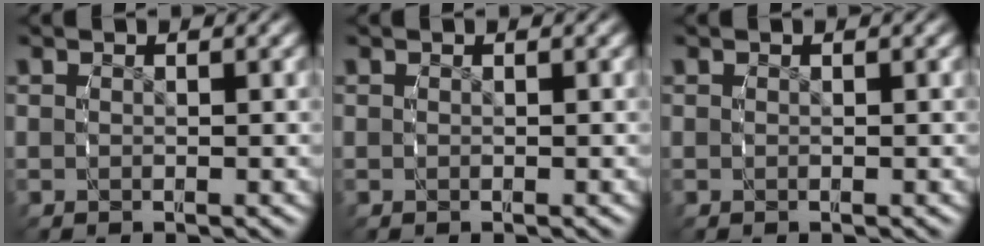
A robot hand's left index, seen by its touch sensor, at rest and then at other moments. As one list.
[{"total": 0.0}, {"total": 0.0}]